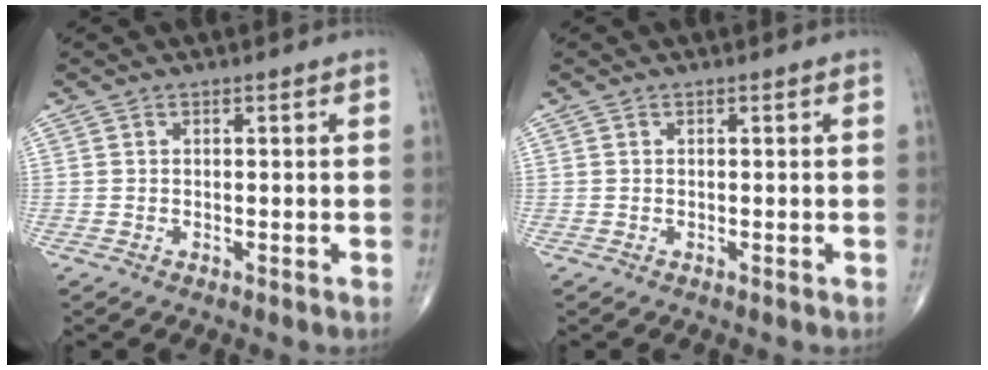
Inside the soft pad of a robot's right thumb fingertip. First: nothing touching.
{"total": 0.0}